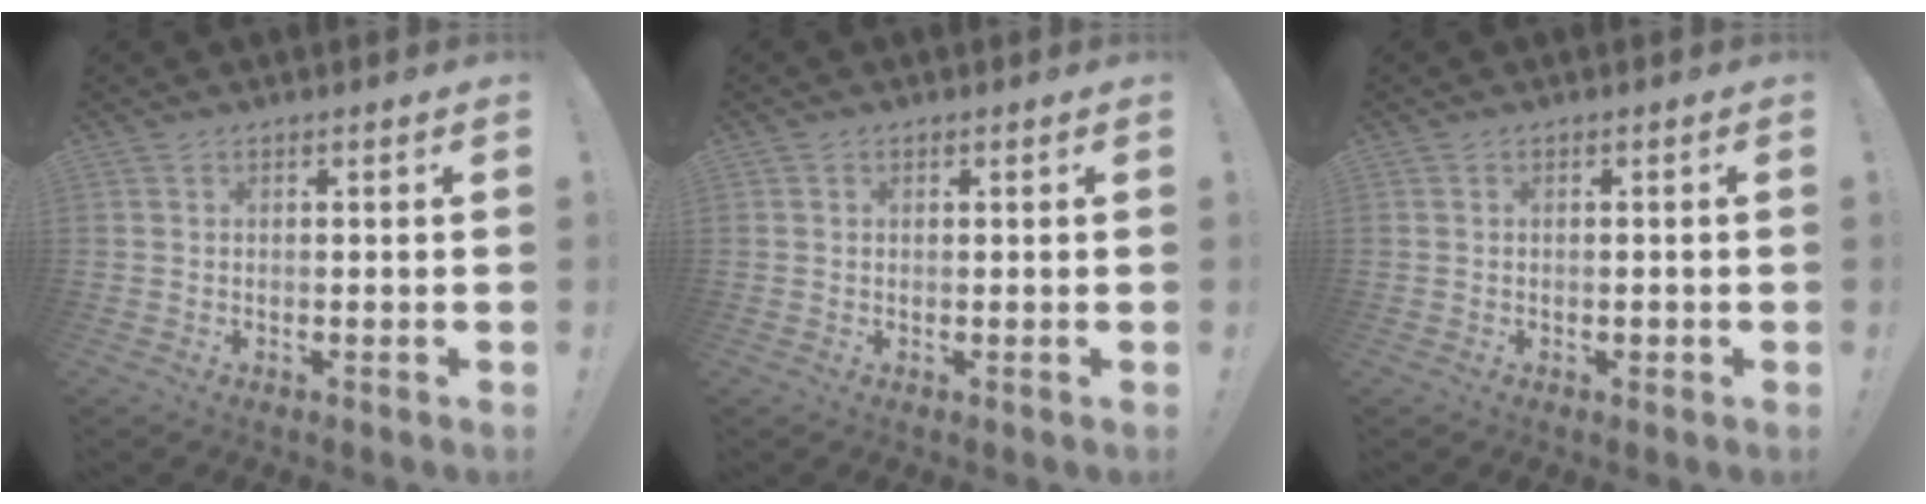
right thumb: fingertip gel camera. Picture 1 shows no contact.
{"total": 0.6, "force": [0.4, 0.5, 0.0], "torque": [0.008, -0.003, 0.006]}
{"total": 0.9, "force": [-0.4, 0.6, 0.5], "torque": [-0.006, 0.002, -0.007]}